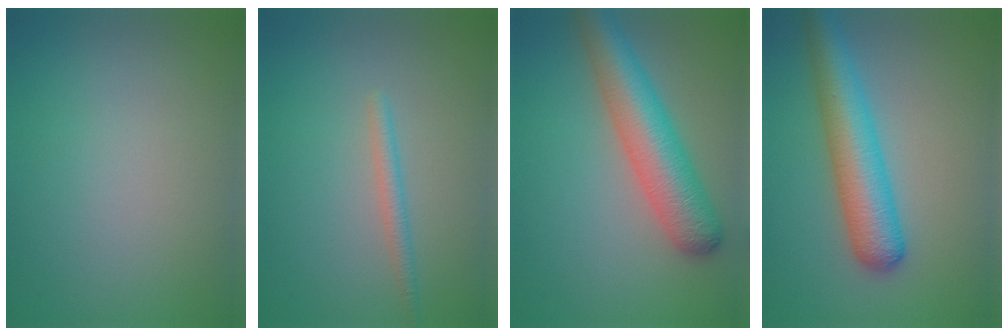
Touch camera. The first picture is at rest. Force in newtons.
{"total": 1.5, "press": 1.5, "slide": 0.1}
{"total": 7.0, "press": 7.0, "slide": 0.2}
{"total": 6.3, "press": 6.3, "slide": 0.3}